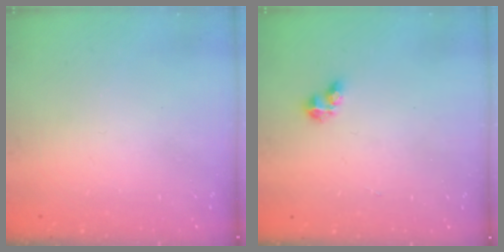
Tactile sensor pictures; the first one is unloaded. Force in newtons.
{"total": 2.9, "press": 2.9, "slide": 0.3}